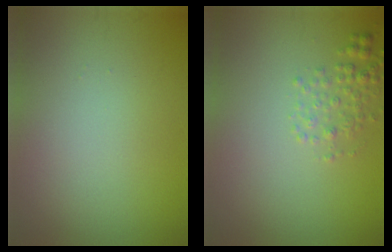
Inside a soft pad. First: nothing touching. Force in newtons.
{"total": 1.9, "press": 1.9, "slide": 0.1}